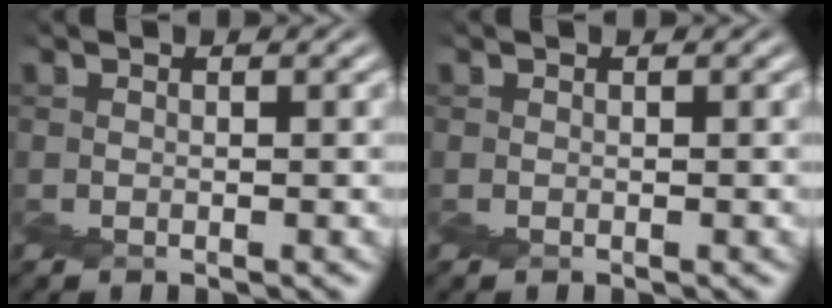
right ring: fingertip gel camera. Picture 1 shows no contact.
{"total": 0.0}